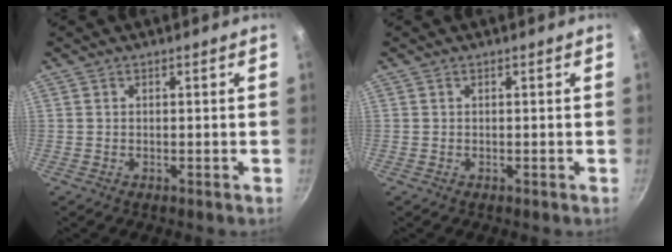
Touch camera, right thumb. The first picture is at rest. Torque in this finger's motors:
{"motor_torque": [0.13, 0.10, -0.13, 0.10, 0.01]}